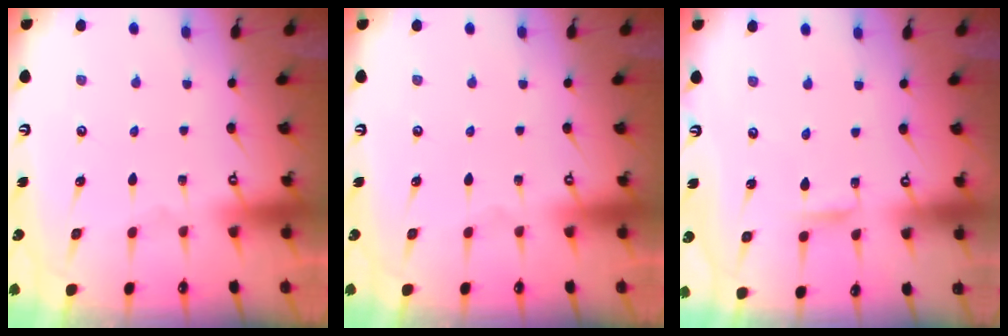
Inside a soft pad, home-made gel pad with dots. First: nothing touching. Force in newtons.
{"total": 0.0}
{"total": 2.5, "press": 2.5, "slide": 0.3}